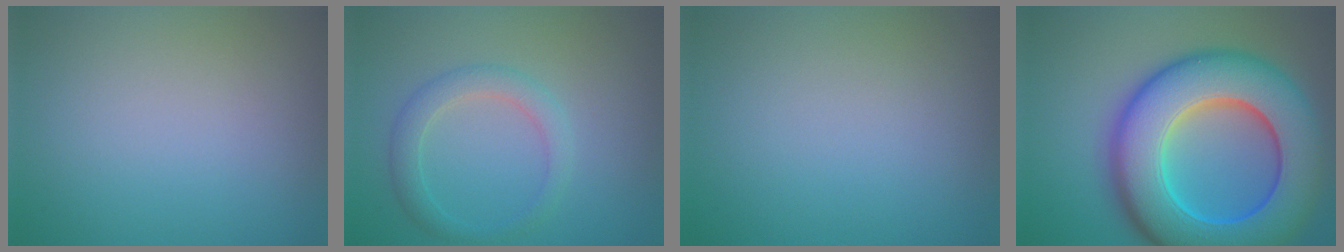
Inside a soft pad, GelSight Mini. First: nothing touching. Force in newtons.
{"total": 2.5, "press": 2.5, "slide": 0.1}
{"total": 0.0}
{"total": 13.9, "press": 13.9, "slide": 0.2}